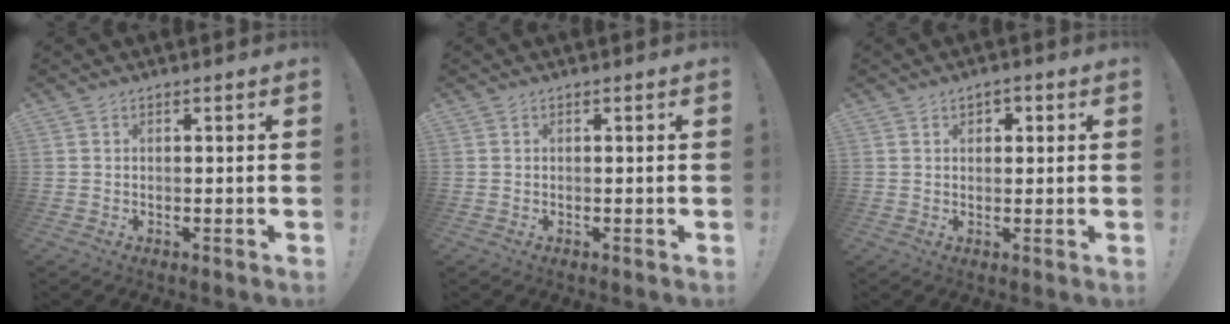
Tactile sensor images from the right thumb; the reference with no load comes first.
{"total": 0.0}
{"total": 1.8, "force": [0.5, 1.4, 1.0], "torque": [-0.004, 0.000, 0.004]}